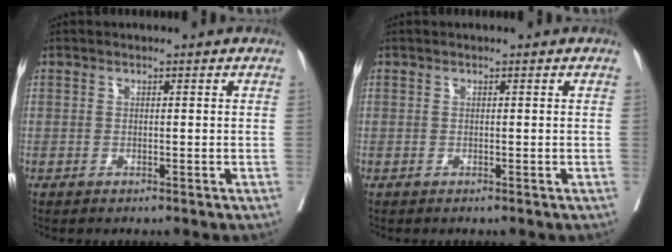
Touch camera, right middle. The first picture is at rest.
{"total": 0.0}